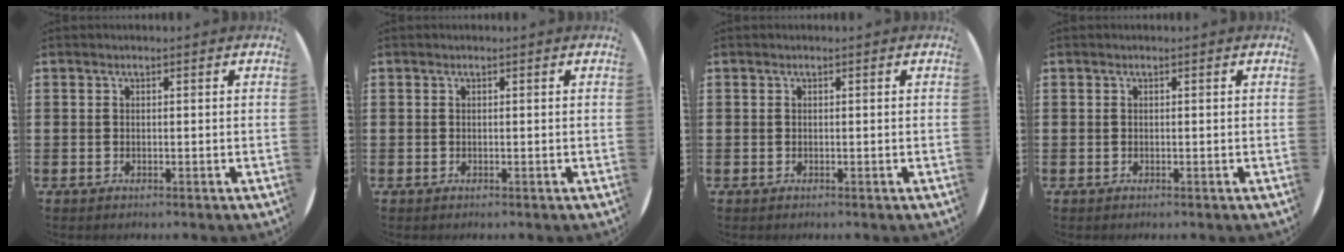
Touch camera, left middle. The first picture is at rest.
{"total": 0.0}
{"total": 0.0}
{"total": 0.0}